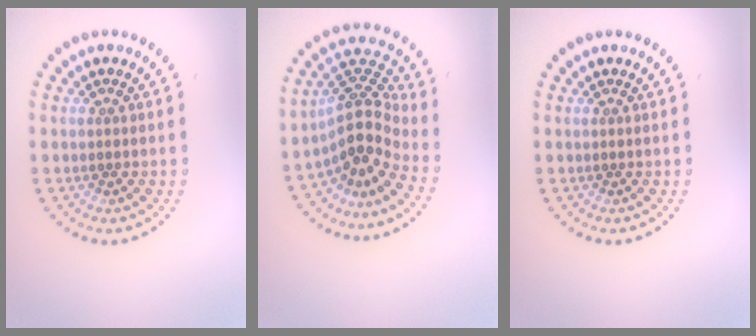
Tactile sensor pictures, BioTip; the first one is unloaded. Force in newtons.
{"total": 4.3, "press": 2.9, "slide": 3.2}
{"total": 0.0}